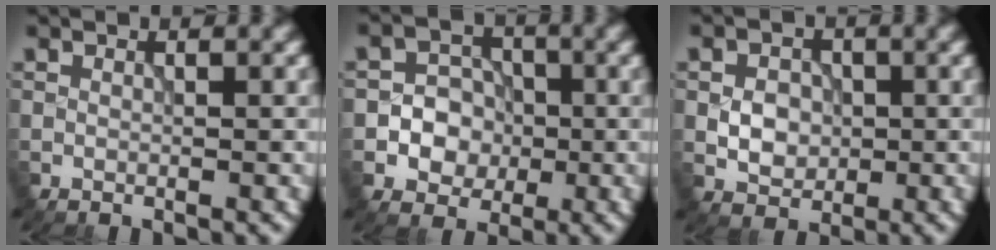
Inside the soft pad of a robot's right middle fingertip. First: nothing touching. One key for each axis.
{"total": 4.5, "fx": -0.8, "fy": 4.1, "fz": 1.7, "tx": -0.004, "ty": 0.005, "tz": -0.034}
{"total": 2.9, "fx": -0.3, "fy": 2.4, "fz": 1.6, "tx": -0.027, "ty": -0.001, "tz": -0.007}